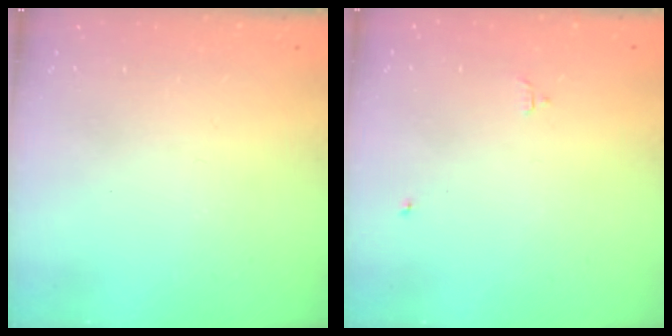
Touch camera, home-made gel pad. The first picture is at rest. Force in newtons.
{"total": 1.6, "press": 1.6, "slide": 0.3}